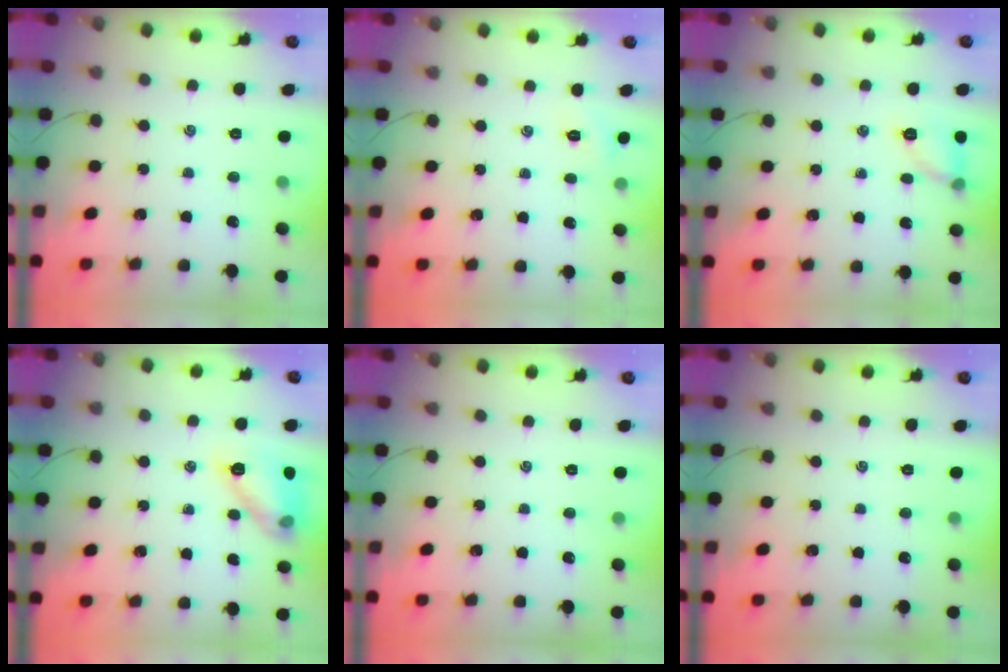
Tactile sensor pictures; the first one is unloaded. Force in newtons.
{"total": 2.4, "press": 2.3, "slide": 0.7}
{"total": 8.3, "press": 8.3, "slide": 0.3}
{"total": 12.4, "press": 12.4, "slide": 0.1}
{"total": 0.0}
{"total": 0.0}